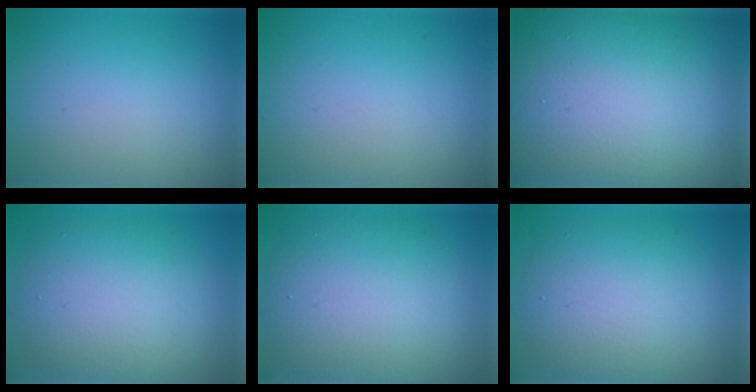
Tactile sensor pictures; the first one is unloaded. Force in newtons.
{"total": 0.0}
{"total": 22.9, "press": 22.9, "slide": 1.3}
{"total": 7.8, "press": 7.8, "slide": 0.5}
{"total": 9.2, "press": 9.2, "slide": 0.7}
{"total": 7.6, "press": 7.6, "slide": 0.2}